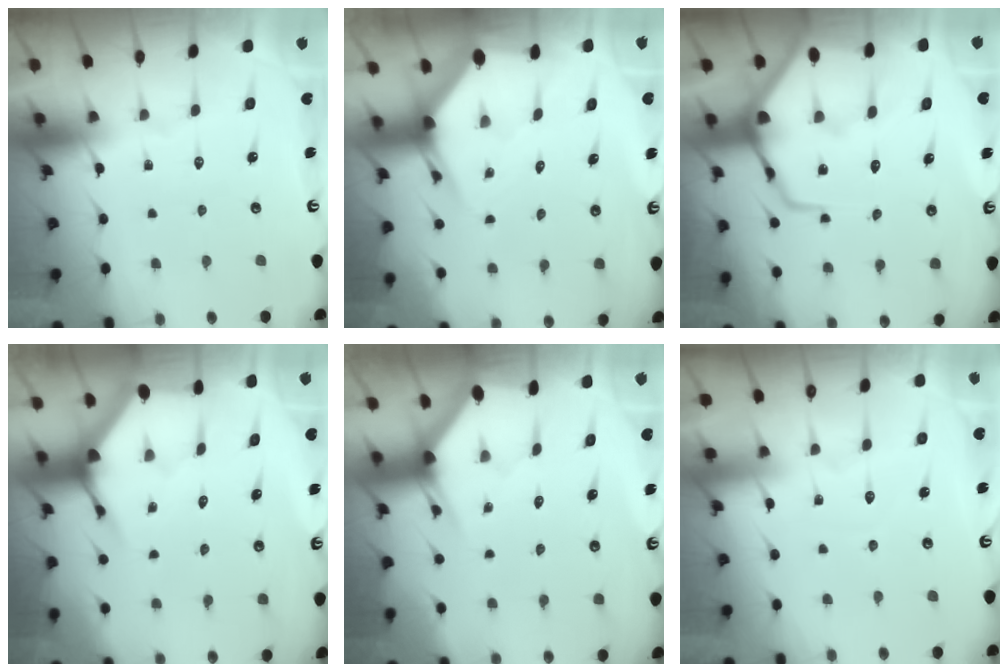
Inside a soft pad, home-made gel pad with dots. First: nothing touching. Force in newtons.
{"total": 3.9, "press": 3.9, "slide": 0.5}
{"total": 12.7, "press": 12.6, "slide": 1.2}
{"total": 3.8, "press": 3.8, "slide": 0.4}
{"total": 3.1, "press": 3.1, "slide": 0.0}
{"total": 3.5, "press": 3.5, "slide": 0.3}